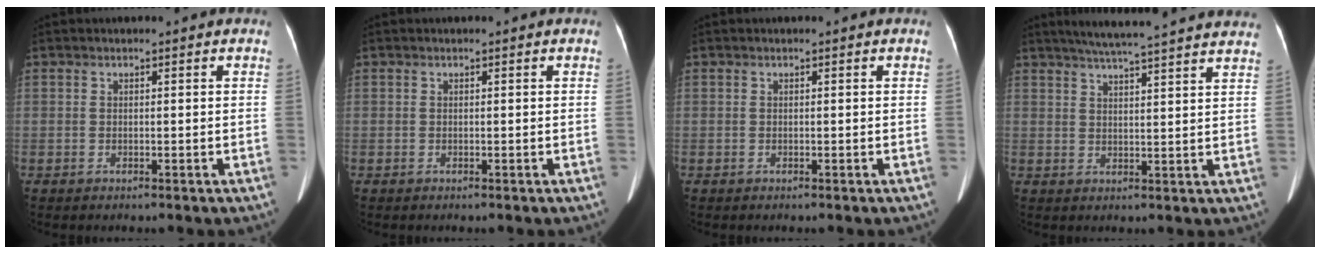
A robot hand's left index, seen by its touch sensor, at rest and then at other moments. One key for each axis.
{"total": 0.0}
{"total": 0.0}
{"total": 19.0, "fx": 17.1, "fy": 0.3, "fz": 8.2, "tx": -0.129, "ty": 0.011, "tz": 0.217}